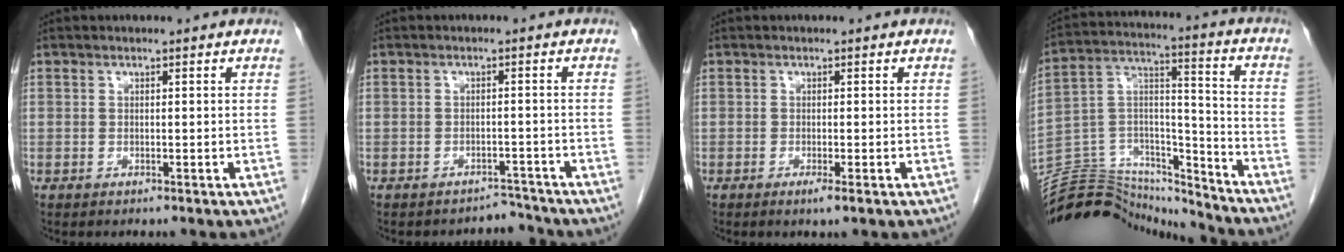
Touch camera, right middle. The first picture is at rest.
{"total": 2.6, "force": [-2.3, 0.3, -1.1], "torque": [0.022, 0.004, -0.030]}
{"total": 1.4, "force": [-0.7, -0.1, 1.2], "torque": [-0.019, -0.004, -0.013]}
{"total": 20.3, "force": [-19.8, 3.9, 2.5], "torque": [-0.061, 0.056, -0.319]}